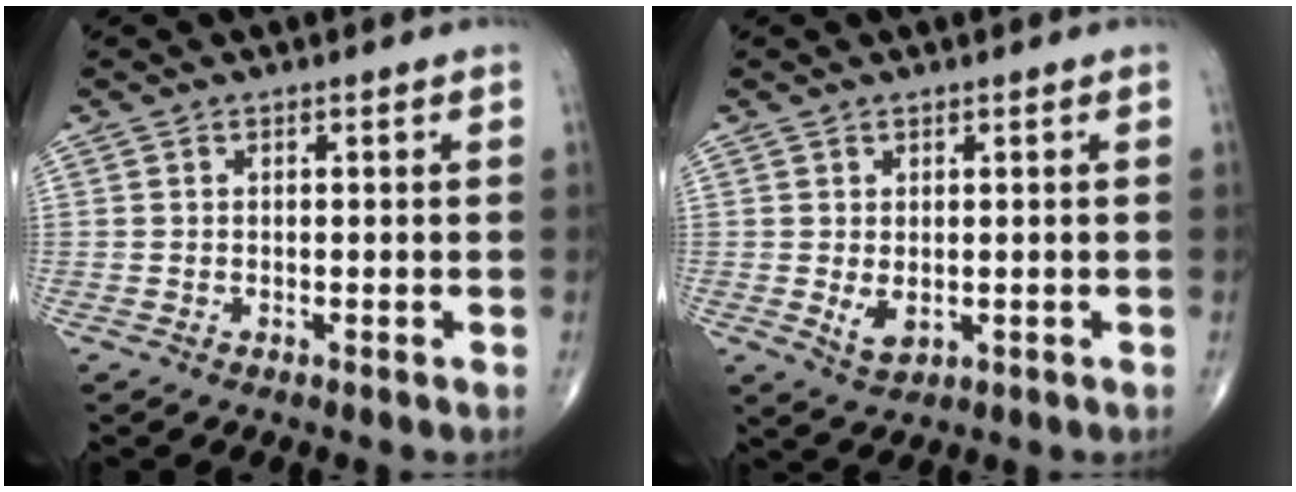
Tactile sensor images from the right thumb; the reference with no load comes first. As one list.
[{"total": 2.9, "force": [-0.1, 1.8, 2.3], "torque": [-0.034, -0.007, 0.007]}]